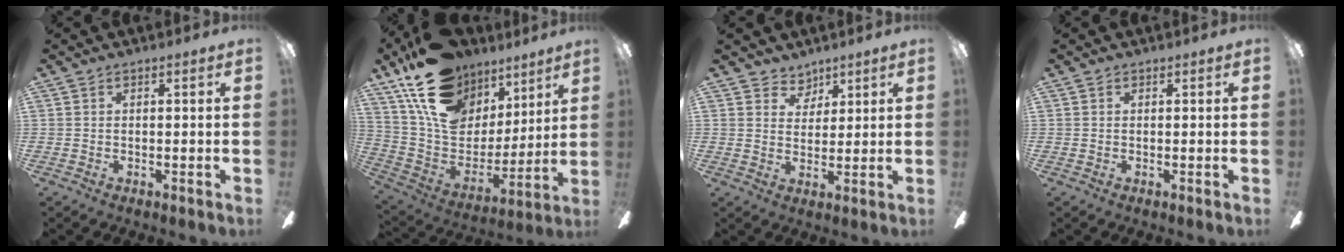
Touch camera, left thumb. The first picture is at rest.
{"total": 21.4, "force": [13.2, 13.6, 9.9], "torque": [-0.184, -0.069, 0.250]}
{"total": 5.0, "force": [4.0, 2.9, -0.2], "torque": [0.000, -0.024, 0.074]}
{"total": 0.0}